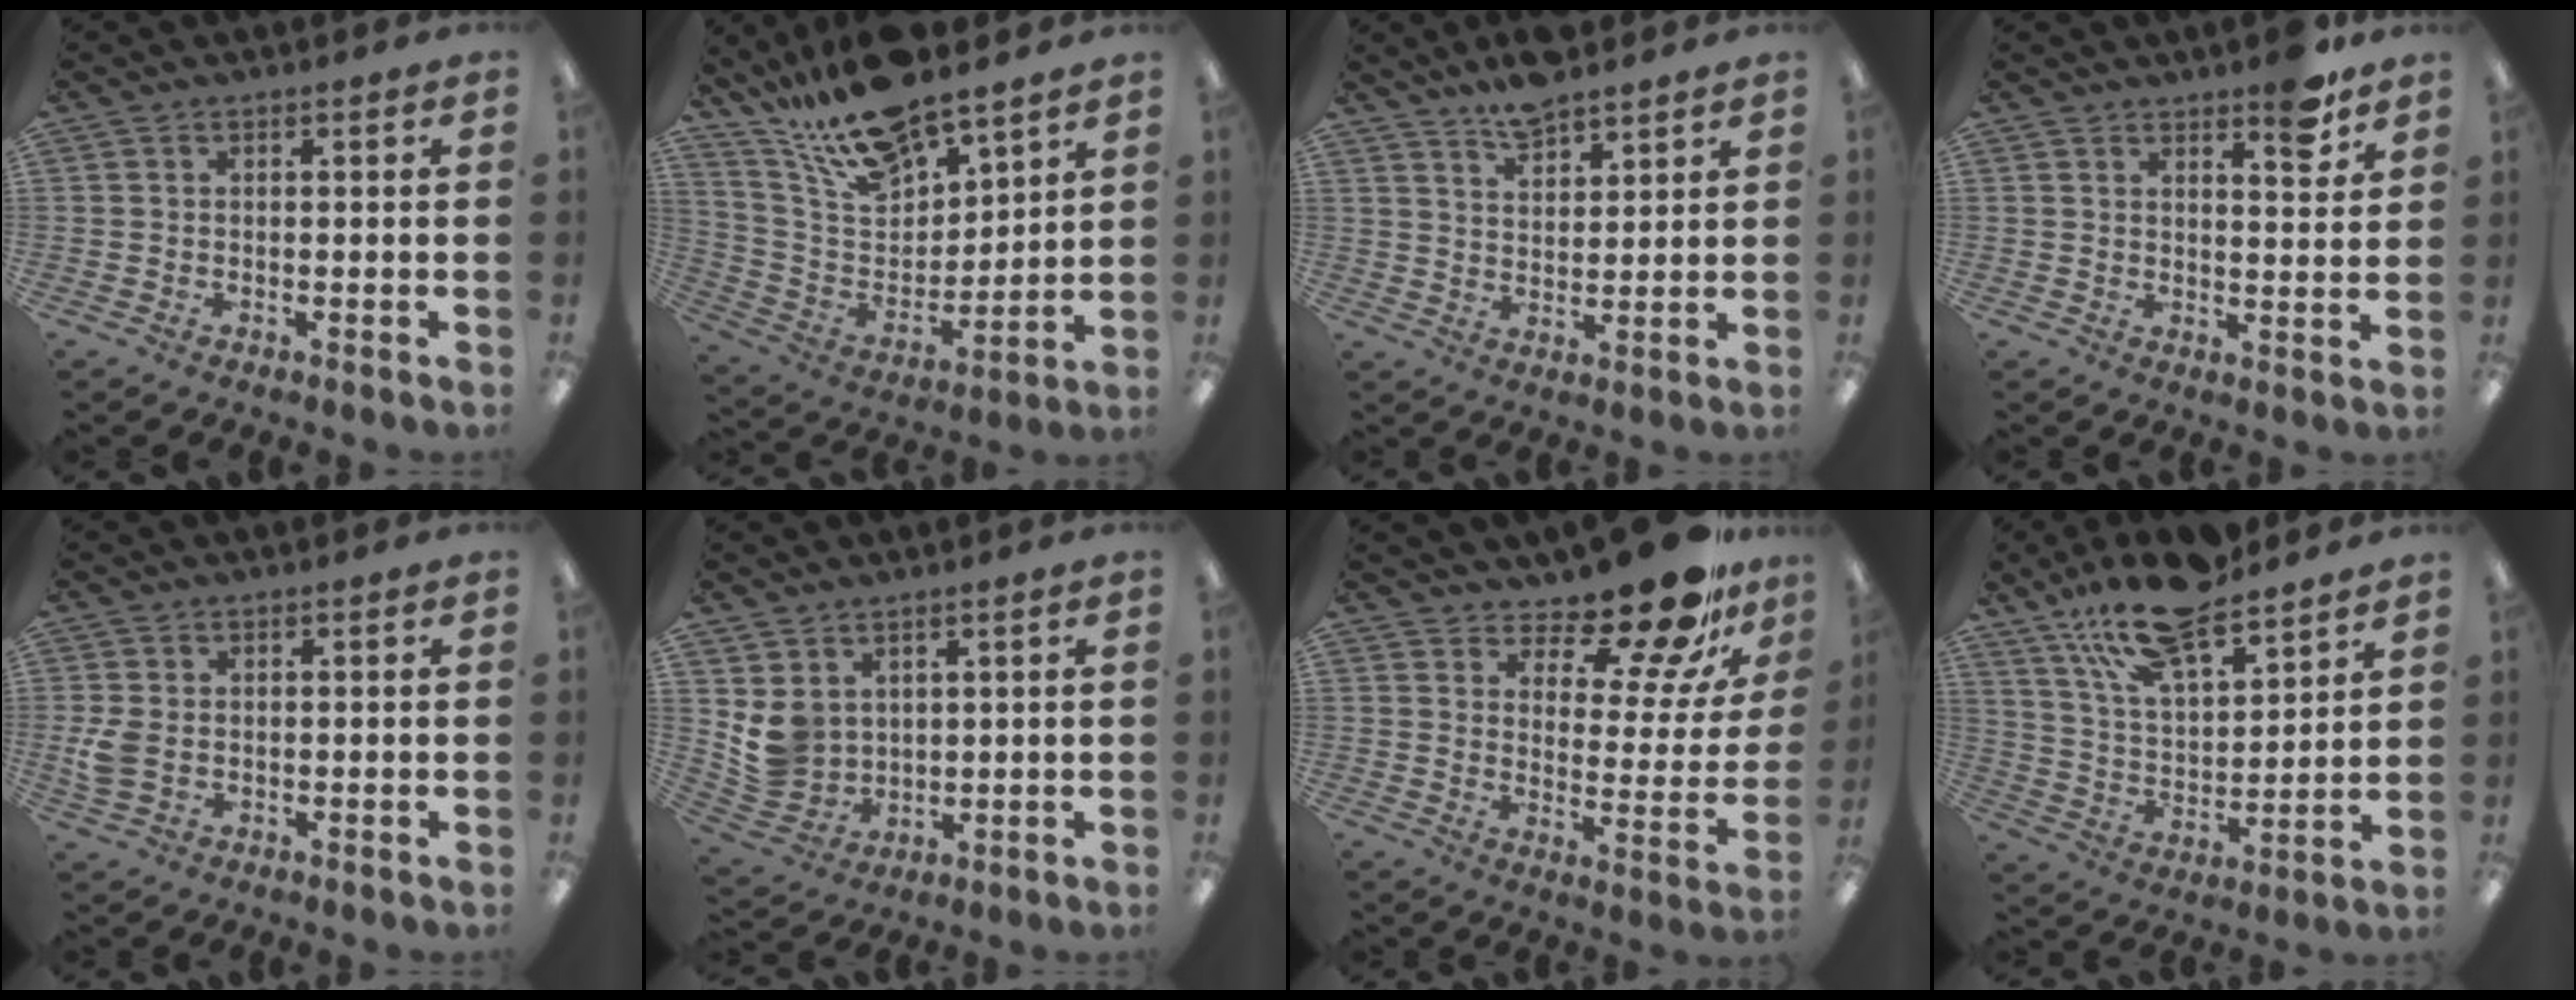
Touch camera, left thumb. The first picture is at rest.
{"total": 17.2, "force": [15.0, 4.6, 7.1], "torque": [-0.159, -0.093, 0.269]}
{"total": 6.9, "force": [6.0, 2.2, 2.4], "torque": [-0.046, -0.031, 0.110]}
{"total": 6.8, "force": [5.3, 1.7, 3.8], "torque": [-0.041, -0.036, 0.085]}
{"total": 4.6, "force": [-0.1, 3.3, 3.2], "torque": [-0.063, 0.000, -0.004]}
{"total": 6.9, "force": [2.7, 6.0, 2.0], "torque": [-0.062, -0.014, 0.059]}
{"total": 16.5, "force": [14.0, 5.2, 7.1], "torque": [-0.106, -0.114, 0.236]}
{"total": 17.9, "force": [13.9, 6.0, 9.6], "torque": [-0.190, -0.066, 0.246]}